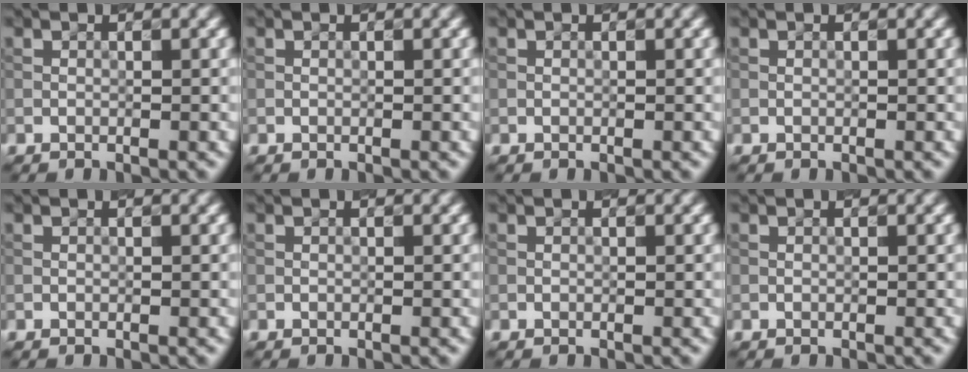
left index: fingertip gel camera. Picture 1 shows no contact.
{"total": 0.0}
{"total": 0.0}
{"total": 0.0}
{"total": 0.0}
{"total": 0.0}
{"total": 0.0}
{"total": 0.0}